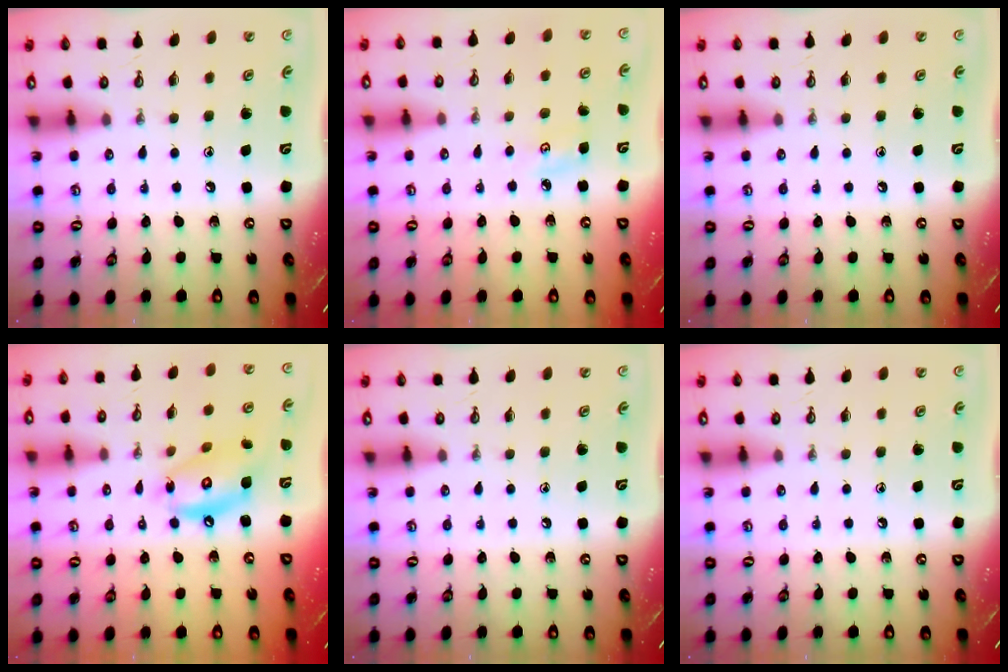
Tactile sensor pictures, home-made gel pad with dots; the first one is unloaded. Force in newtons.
{"total": 3.9, "press": 3.9, "slide": 0.4}
{"total": 0.0}
{"total": 12.8, "press": 12.8, "slide": 1.1}
{"total": 0.0}
{"total": 0.0}